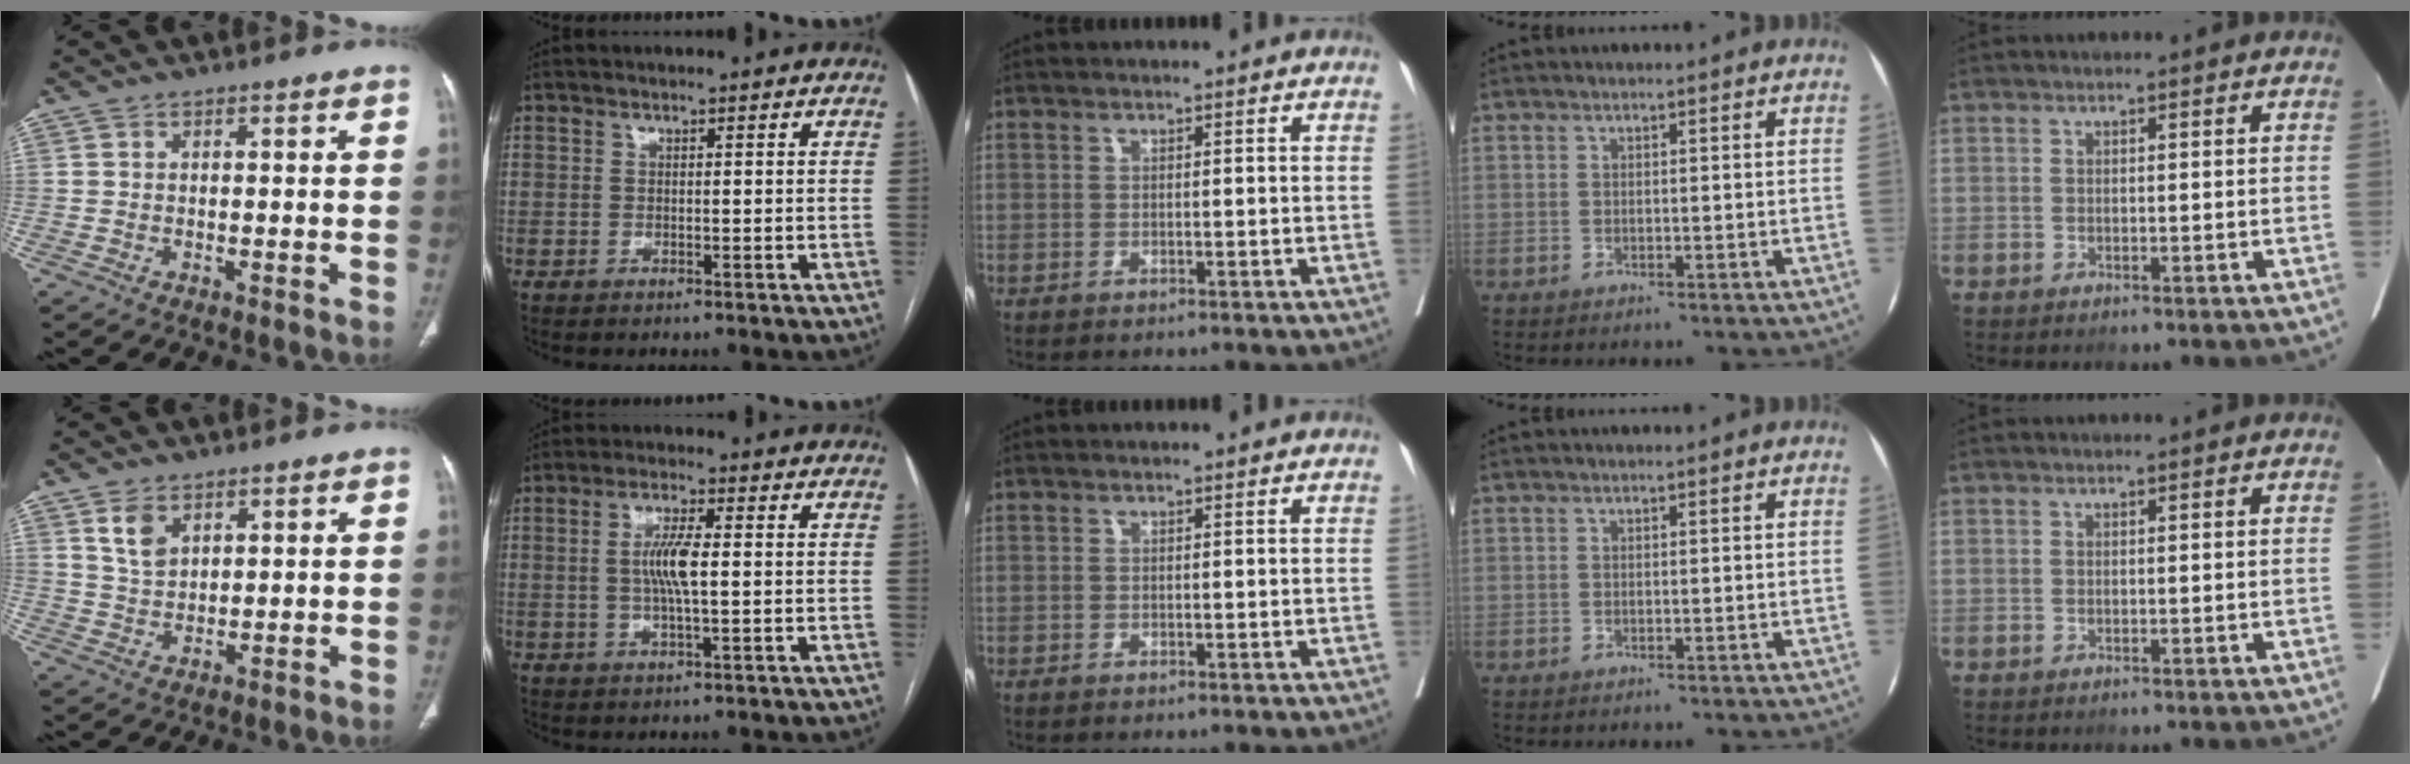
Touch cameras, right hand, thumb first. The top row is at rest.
{"thumb": {"total": 4.8, "force": [2.6, 3.0, 2.8], "torque": [-0.041, -0.015, 0.057]}, "index": {"total": 5.6, "force": [0.2, 0.7, 5.6], "torque": [-0.116, 0.000, 0.001]}}